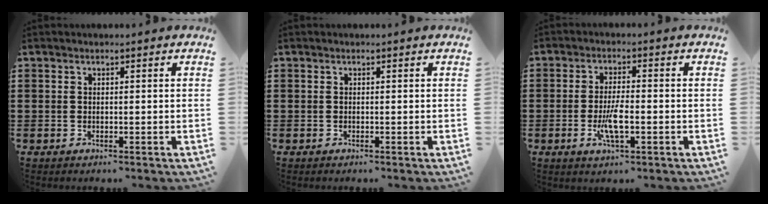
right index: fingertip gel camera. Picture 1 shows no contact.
{"total": 0.0}
{"total": 4.7, "force": [-1.3, 1.2, 4.3], "torque": [-0.093, -0.003, -0.030]}